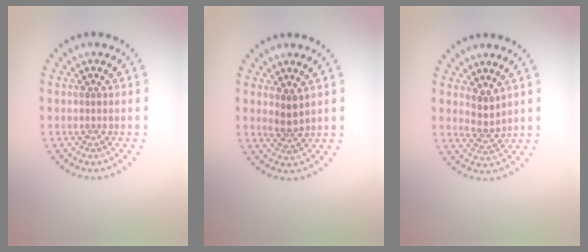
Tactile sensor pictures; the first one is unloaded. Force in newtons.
{"total": 1.7, "press": 1.4, "slide": 1.0}
{"total": 1.9, "press": 1.4, "slide": 1.2}